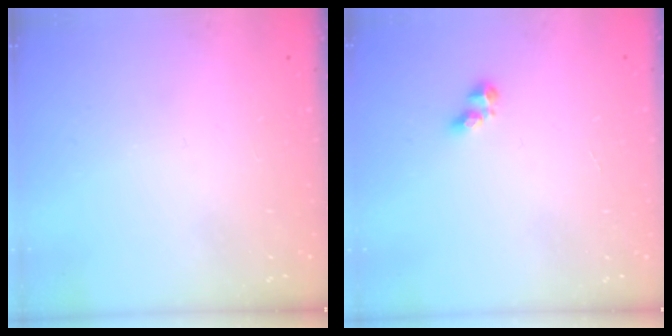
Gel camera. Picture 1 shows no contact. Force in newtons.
{"total": 2.6, "press": 2.5, "slide": 0.7}